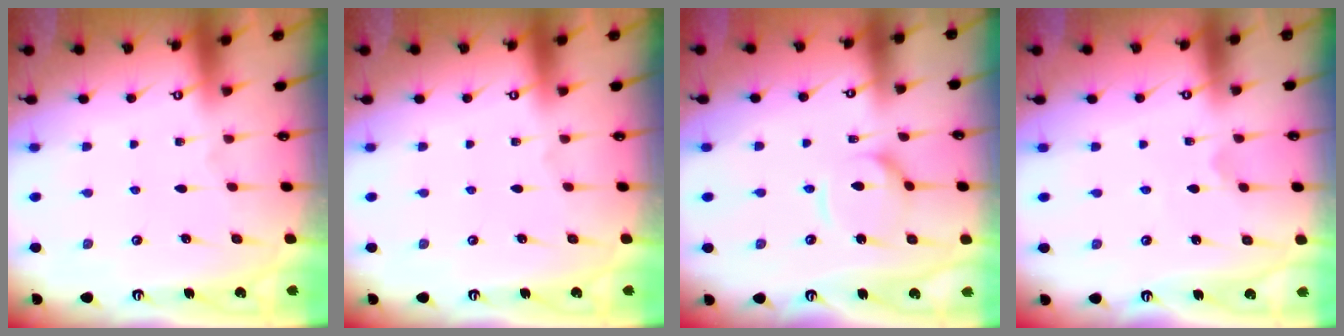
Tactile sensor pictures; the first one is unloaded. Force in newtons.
{"total": 0.0}
{"total": 7.4, "press": 7.3, "slide": 0.7}
{"total": 1.8, "press": 1.8, "slide": 0.2}